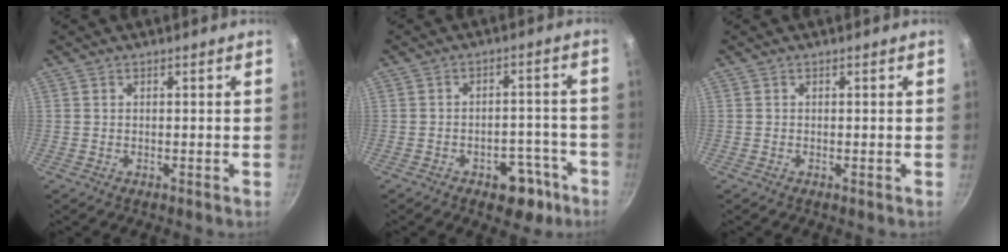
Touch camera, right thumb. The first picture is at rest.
{"total": 7.8, "force": [-4.6, 4.5, 4.5], "torque": [-0.034, 0.039, -0.061]}
{"total": 0.0}